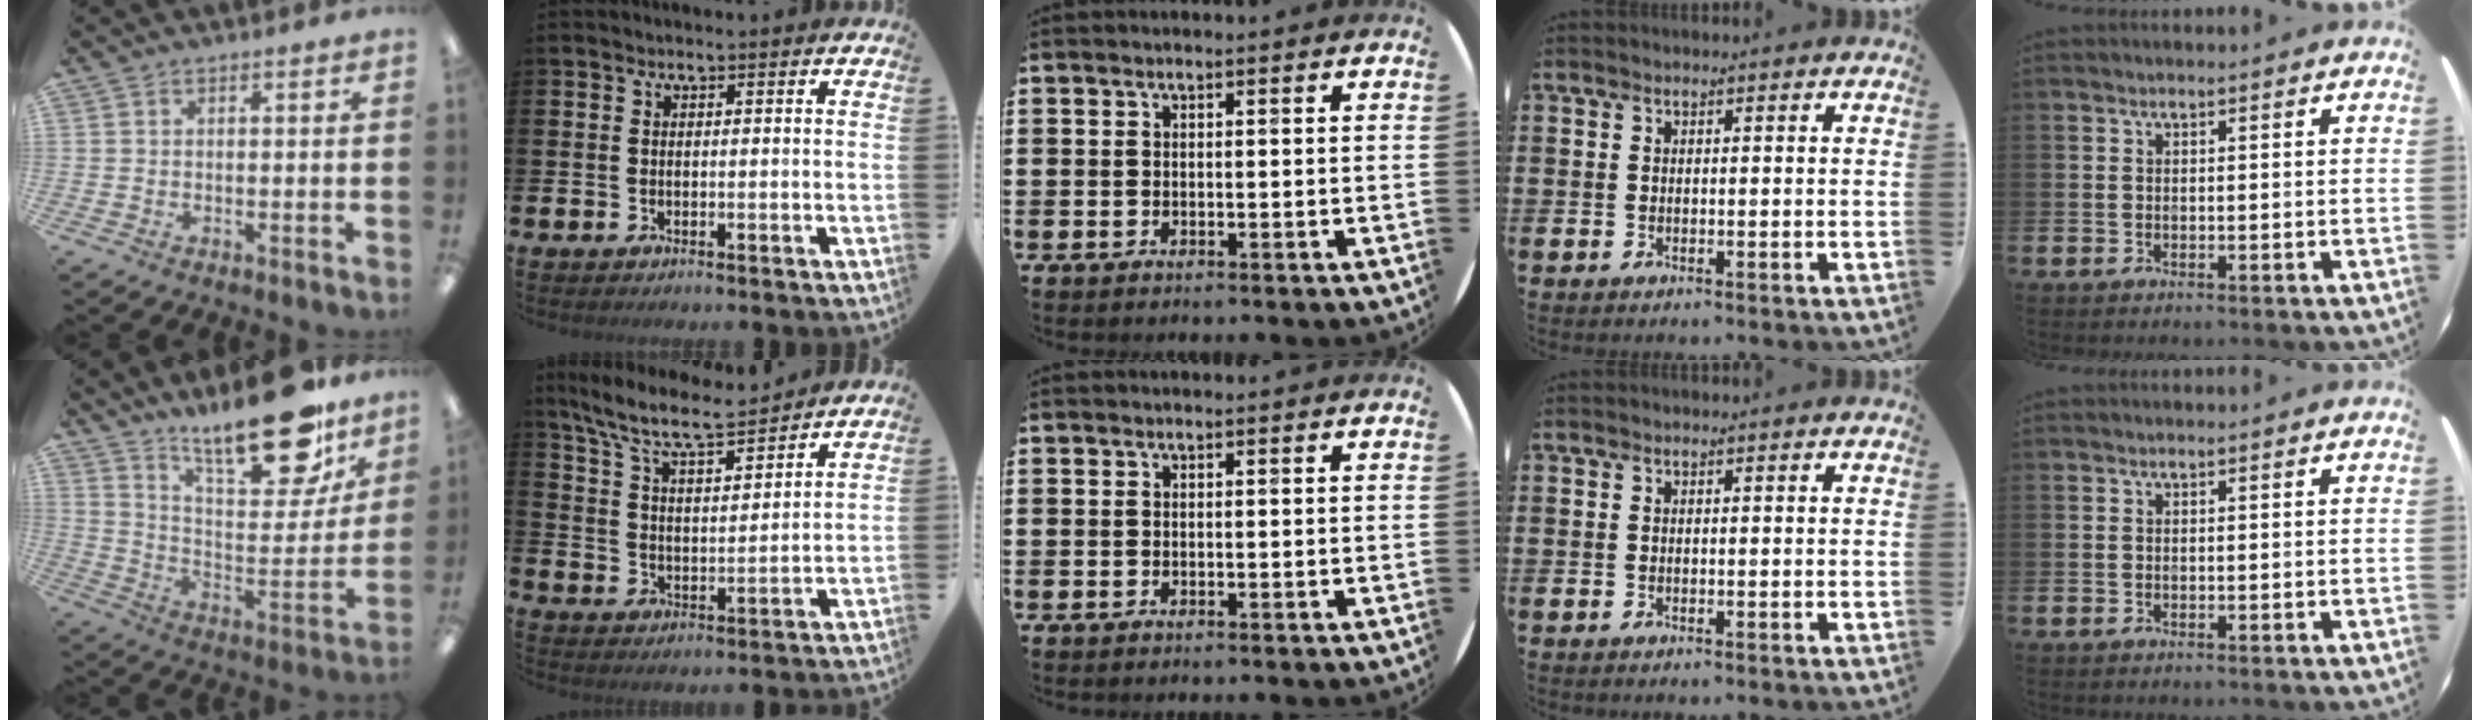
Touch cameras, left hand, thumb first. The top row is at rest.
{"thumb": {"total": 23.9, "force": [17.9, 7.8, 13.7], "torque": [-0.199, -0.117, 0.296]}, "index": {"total": 8.9, "force": [8.0, 1.3, 3.6], "torque": [-0.102, -0.047, 0.141]}}